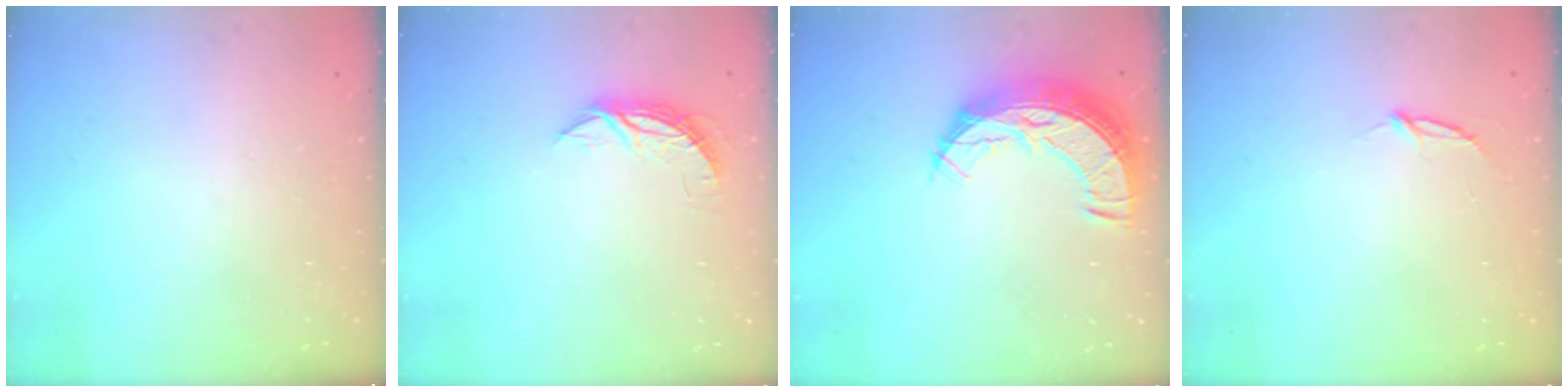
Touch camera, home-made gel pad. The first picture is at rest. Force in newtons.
{"total": 5.2, "press": 5.2, "slide": 0.3}
{"total": 12.4, "press": 12.4, "slide": 1.0}
{"total": 2.8, "press": 2.8, "slide": 0.3}